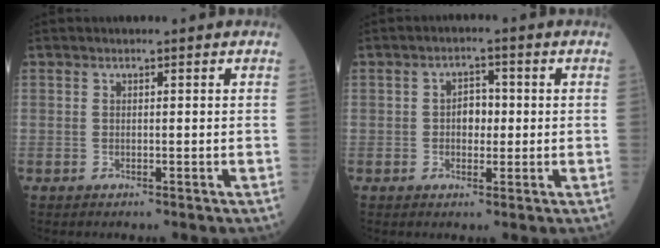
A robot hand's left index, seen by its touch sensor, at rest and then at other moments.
{"total": 3.5, "force": [-0.1, 2.3, 2.6], "torque": [-0.043, 0.009, 0.000]}